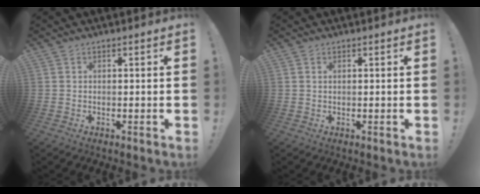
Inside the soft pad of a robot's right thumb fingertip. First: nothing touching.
{"total": 0.6, "force": [0.3, 0.6, 0.1], "torque": [0.004, -0.001, 0.006]}